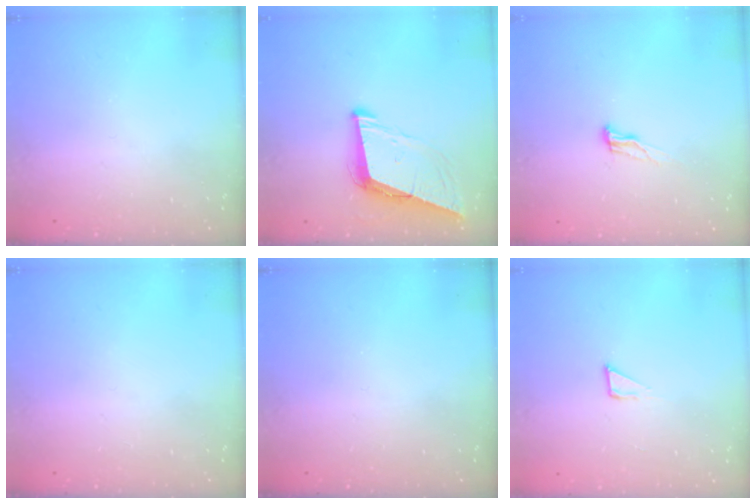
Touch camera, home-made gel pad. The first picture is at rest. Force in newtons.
{"total": 8.9, "press": 8.2, "slide": 3.5}
{"total": 8.0, "press": 7.7, "slide": 2.0}
{"total": 0.0}
{"total": 0.0}
{"total": 2.3, "press": 2.3, "slide": 0.1}